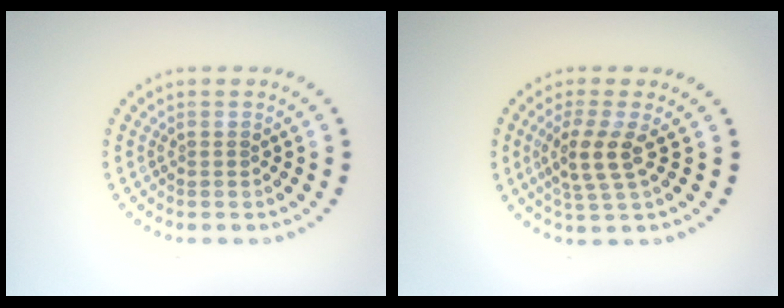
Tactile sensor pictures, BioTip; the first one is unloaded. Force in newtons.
{"total": 3.2, "press": 2.8, "slide": 1.5}